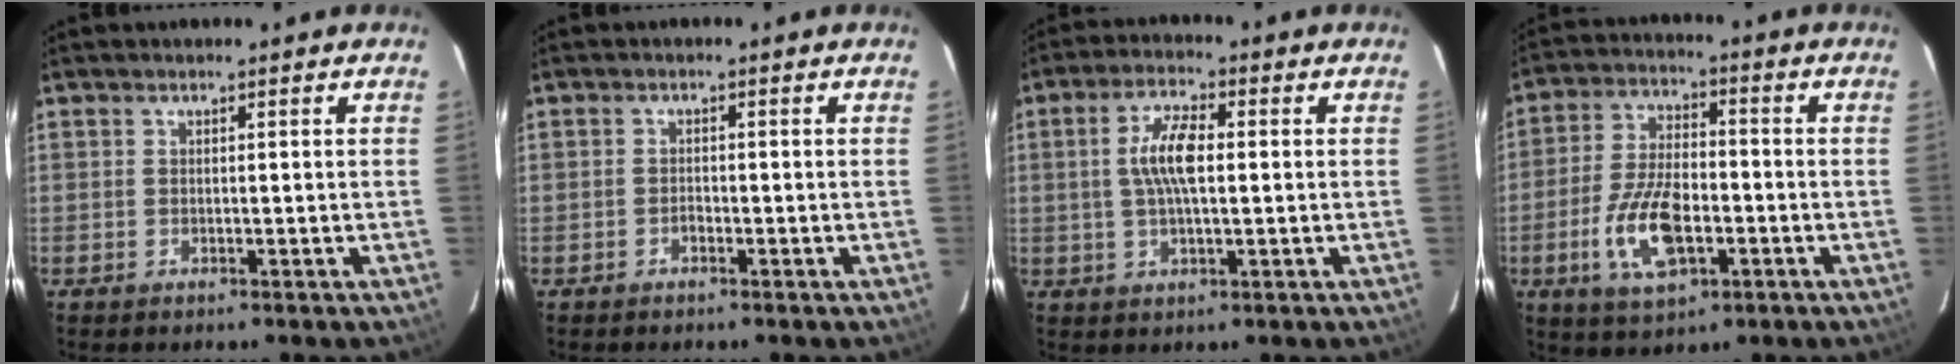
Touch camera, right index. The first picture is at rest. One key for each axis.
{"total": 0.8, "fx": -0.6, "fy": 0.4, "fz": 0.3, "tx": -0.006, "ty": 0.003, "tz": -0.012}
{"total": 7.3, "fx": 0.6, "fy": 2.4, "fz": 6.8, "tx": -0.132, "ty": 0.010, "tz": 0.013}
{"total": 12.7, "fx": -4.1, "fy": 5.9, "fz": 10.4, "tx": -0.216, "ty": -0.002, "tz": -0.071}